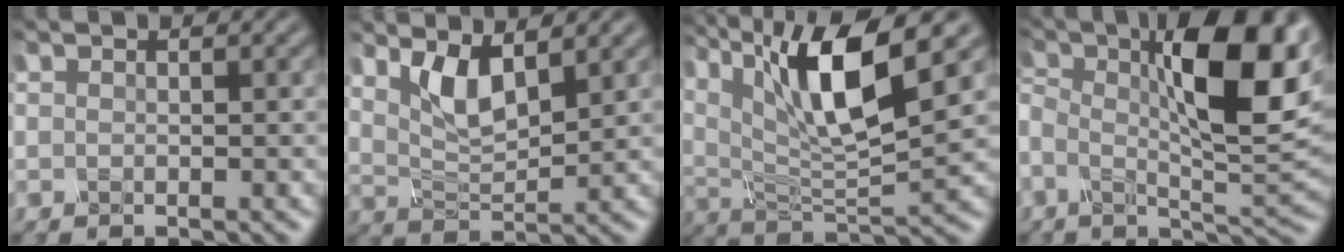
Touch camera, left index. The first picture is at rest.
{"total": 3.9, "force": [1.6, 1.5, 3.2], "torque": [-0.070, -0.011, 0.034]}
{"total": 11.7, "force": [4.7, 3.5, 10.0], "torque": [-0.181, 0.010, 0.081]}
{"total": 11.6, "force": [1.0, 3.5, 11.1], "torque": [-0.174, 0.004, 0.011]}